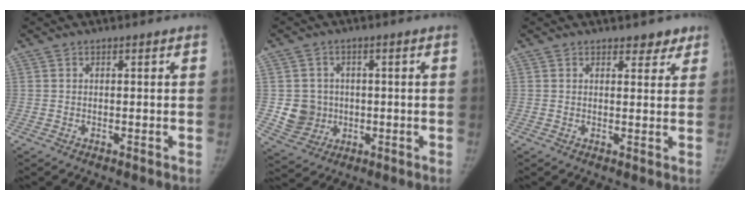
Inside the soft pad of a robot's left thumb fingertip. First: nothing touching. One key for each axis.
{"total": 6.9, "fx": -0.3, "fy": 6.6, "fz": 2.0, "tx": -0.007, "ty": 0.006, "tz": 0.004}
{"total": 3.2, "fx": 2.4, "fy": 1.7, "fz": 1.2, "tx": 0.010, "ty": -0.013, "tz": 0.031}